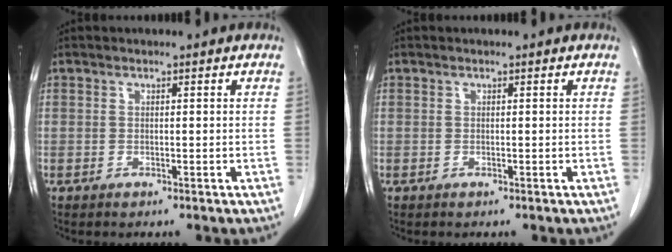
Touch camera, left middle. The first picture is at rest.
{"total": 0.0}